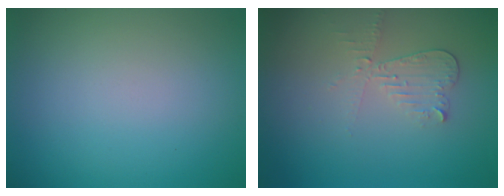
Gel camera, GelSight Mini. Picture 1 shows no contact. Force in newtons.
{"total": 2.1, "press": 2.1, "slide": 0.4}